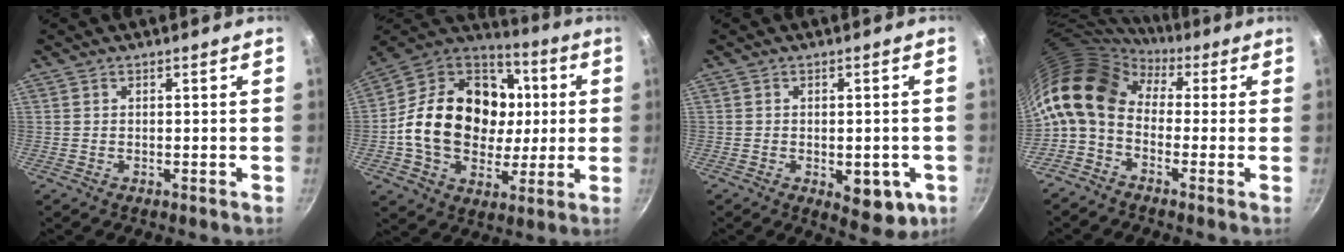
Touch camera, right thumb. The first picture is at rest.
{"total": 25.5, "force": [1.0, 19.8, 16.1], "torque": [-0.255, 0.030, 0.019]}
{"total": 8.7, "force": [-2.6, 4.5, 7.1], "torque": [-0.060, 0.001, -0.025]}
{"total": 13.1, "force": [1.6, 8.9, 9.4], "torque": [-0.168, 0.023, 0.002]}